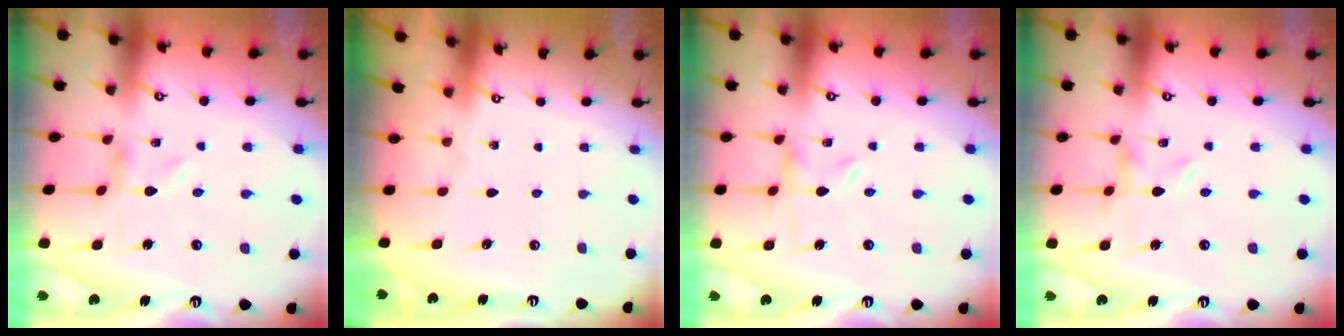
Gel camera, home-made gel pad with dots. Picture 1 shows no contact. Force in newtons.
{"total": 0.0}
{"total": 0.0}
{"total": 0.0}